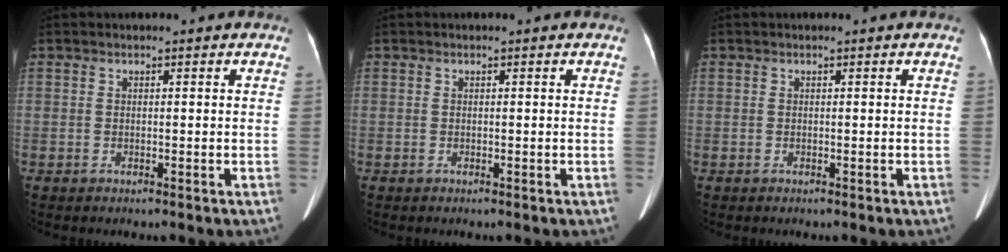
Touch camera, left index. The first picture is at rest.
{"total": 0.0}
{"total": 0.0}